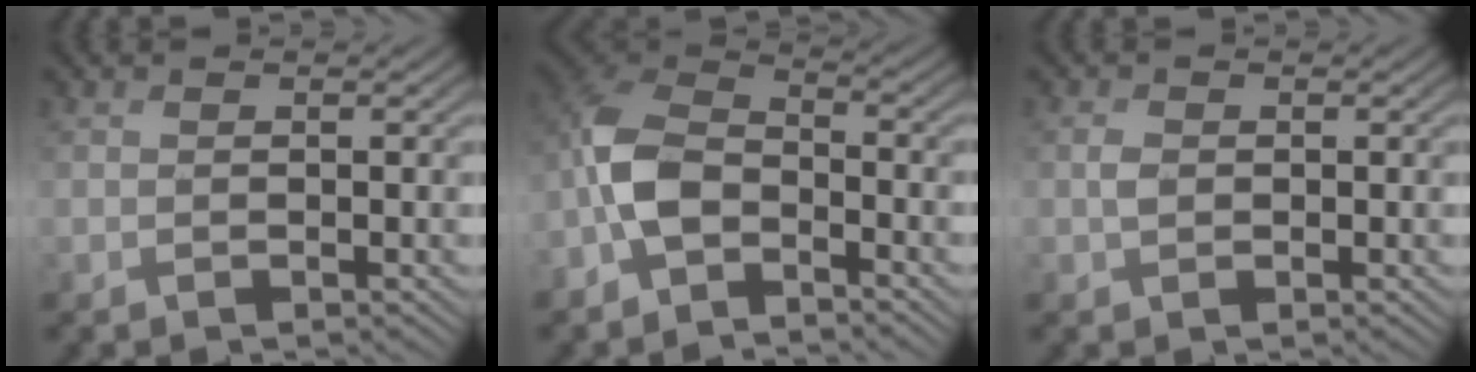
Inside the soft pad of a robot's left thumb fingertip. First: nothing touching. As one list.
[{"total": 7.2, "force": [-3.2, 4.0, 5.0], "torque": [-0.111, 0.013, -0.081]}, {"total": 1.1, "force": [0.5, 0.7, 0.7], "torque": [-0.018, 0.006, 0.009]}]